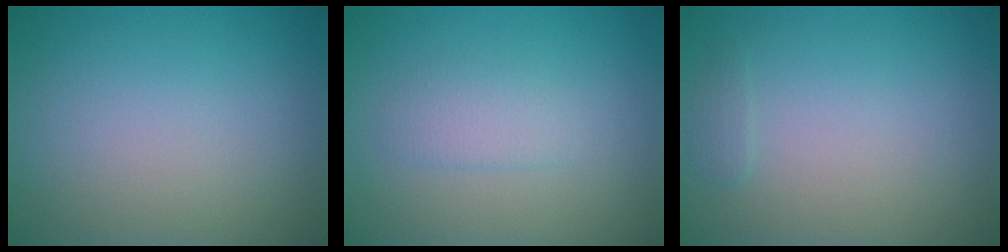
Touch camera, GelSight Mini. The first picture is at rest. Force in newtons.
{"total": 1.7, "press": 1.7, "slide": 0.1}
{"total": 0.7, "press": 0.7, "slide": 0.1}